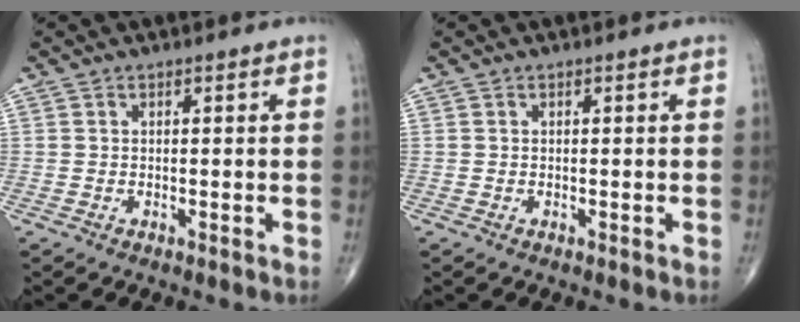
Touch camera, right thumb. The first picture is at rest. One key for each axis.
{"total": 0.0}